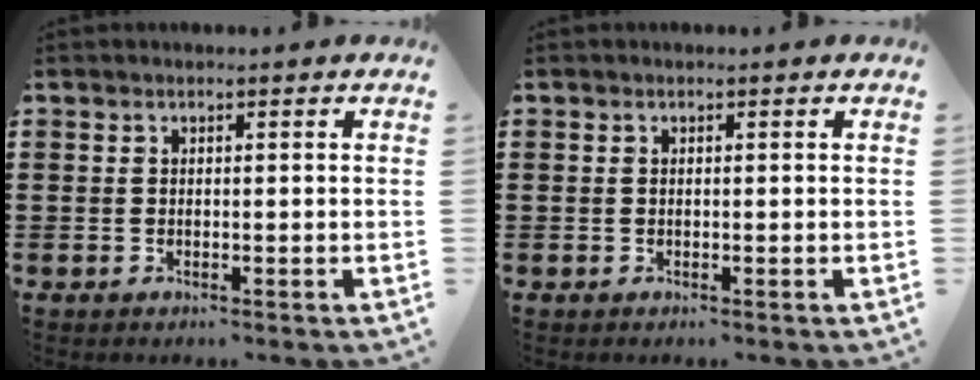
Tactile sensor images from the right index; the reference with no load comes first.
{"total": 0.0}